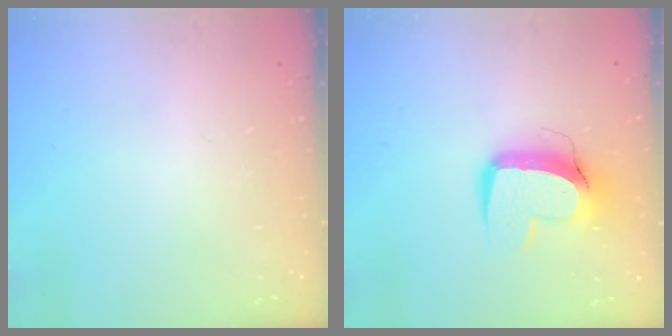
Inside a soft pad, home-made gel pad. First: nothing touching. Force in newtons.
{"total": 13.0, "press": 12.9, "slide": 1.7}